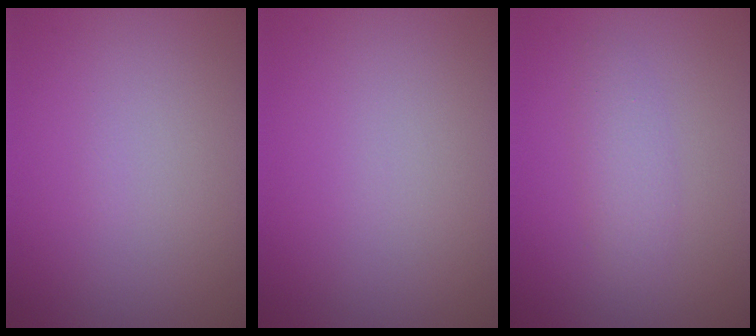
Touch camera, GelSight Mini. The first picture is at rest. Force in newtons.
{"total": 0.0}
{"total": 1.9, "press": 1.9, "slide": 0.0}